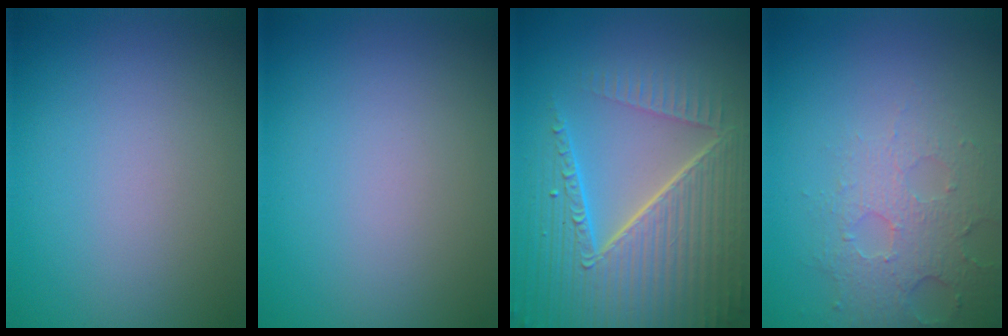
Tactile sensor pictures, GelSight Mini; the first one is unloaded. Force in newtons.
{"total": 0.0}
{"total": 8.7, "press": 6.1, "slide": 6.2}
{"total": 3.6, "press": 3.2, "slide": 1.8}